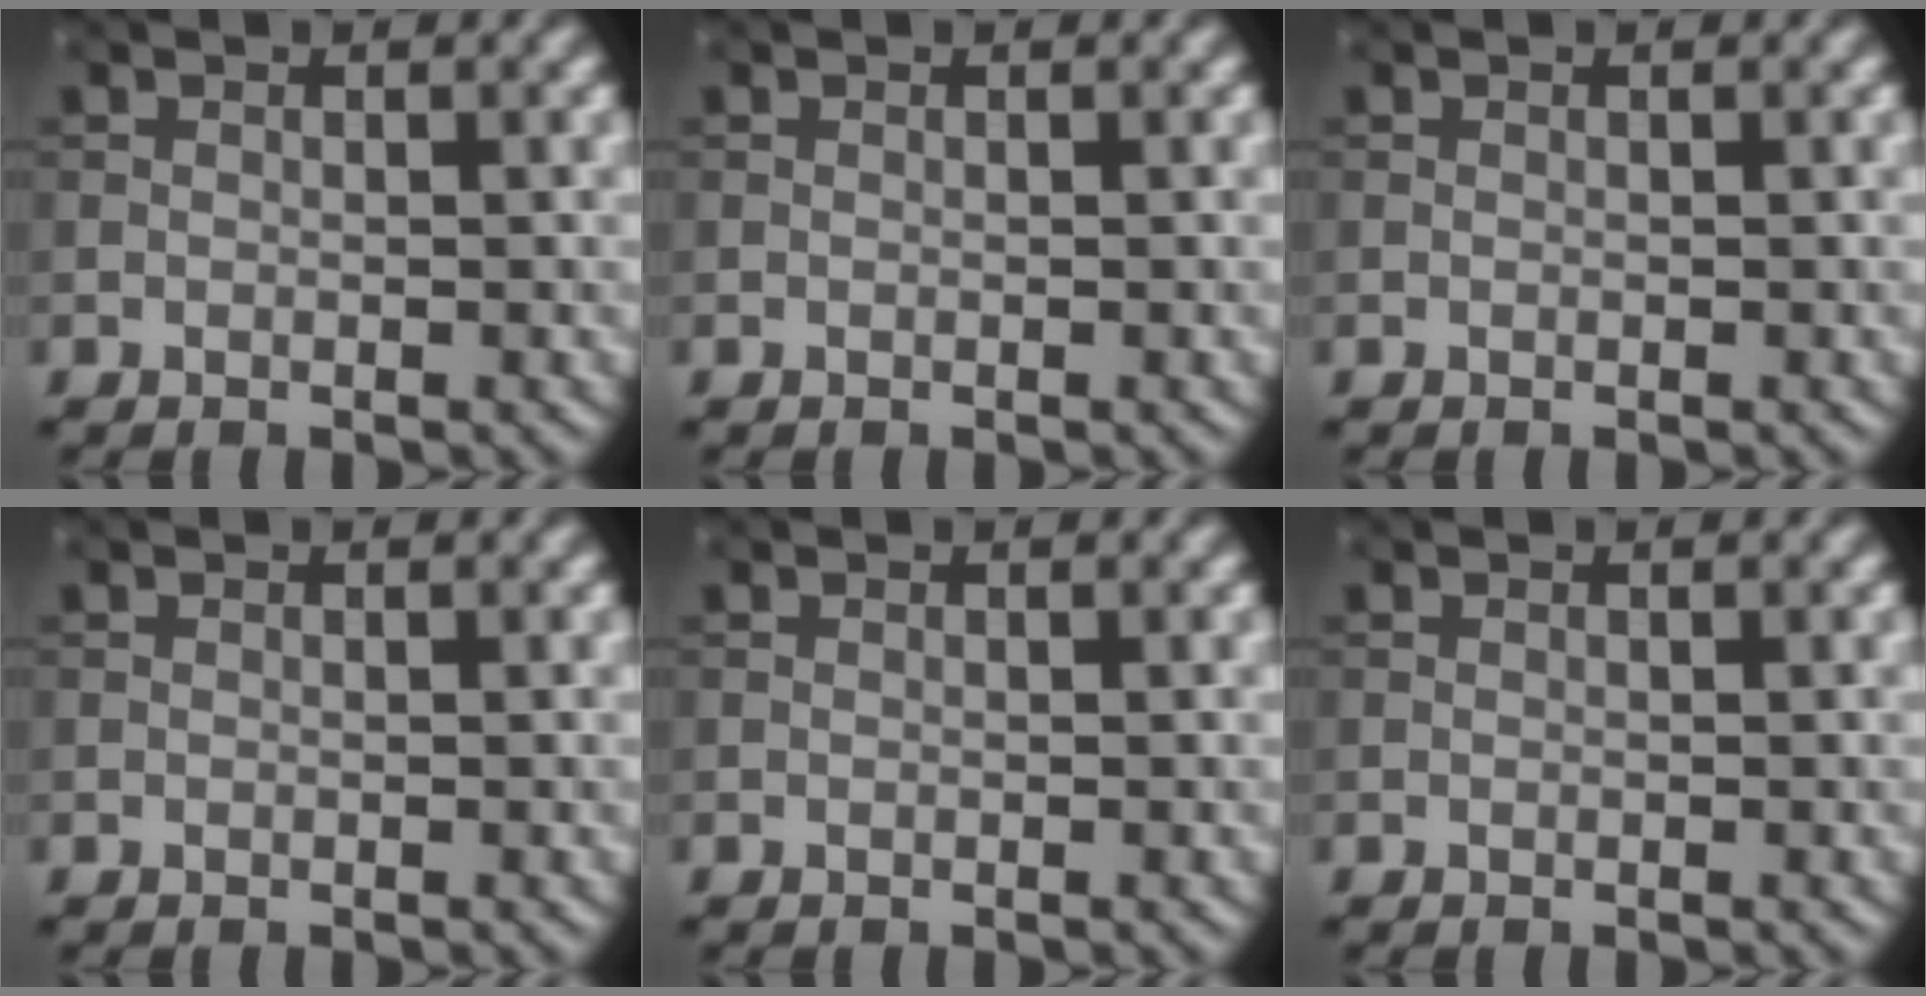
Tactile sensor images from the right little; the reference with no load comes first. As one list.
[{"total": 0.0}, {"total": 0.0}, {"total": 0.0}, {"total": 0.0}, {"total": 0.0}]